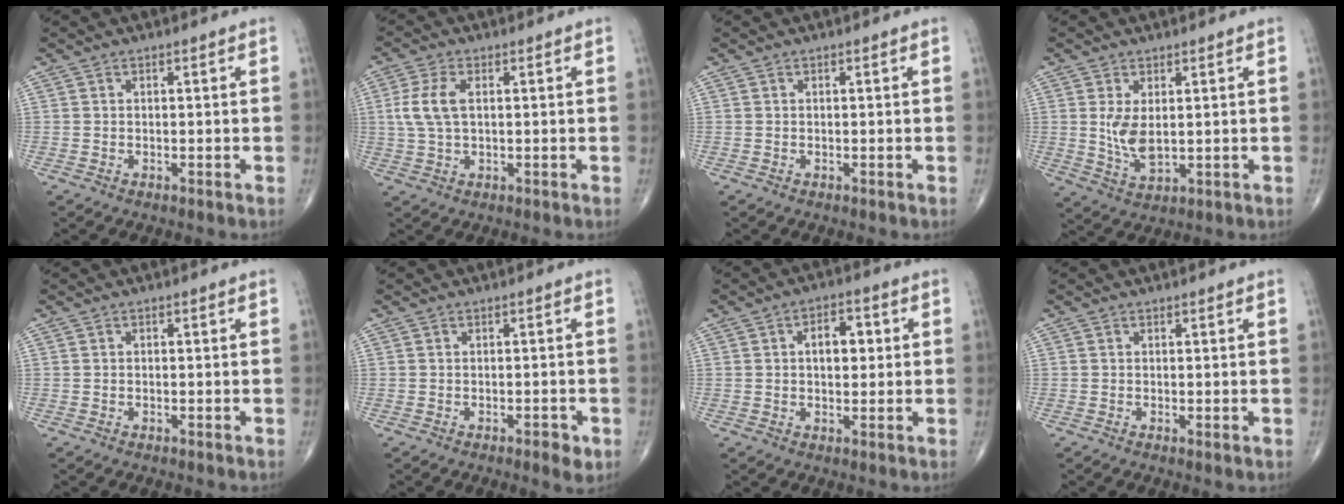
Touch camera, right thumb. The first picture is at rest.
{"total": 6.0, "force": [0.9, 3.2, 5.1], "torque": [-0.124, 0.007, 0.018]}
{"total": 0.0}
{"total": 5.9, "force": [0.9, 2.9, 5.0], "torque": [-0.093, -0.015, 0.028]}
{"total": 0.0}
{"total": 2.4, "force": [-1.1, 0.9, 2.0], "torque": [-0.023, -0.002, -0.014]}
{"total": 6.3, "force": [1.2, 3.7, 4.9], "torque": [-0.054, 0.009, 0.015]}
{"total": 0.7, "force": [0.0, 0.2, 0.7], "torque": [-0.015, -0.004, -0.001]}